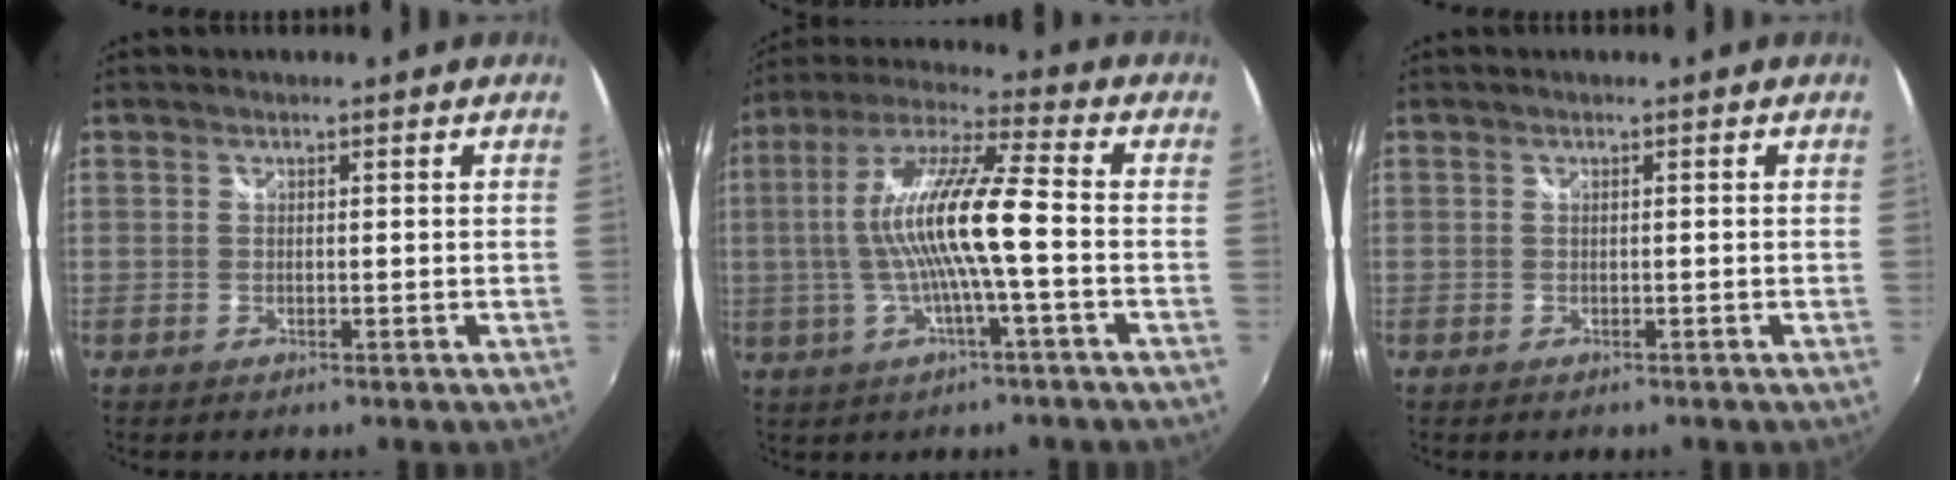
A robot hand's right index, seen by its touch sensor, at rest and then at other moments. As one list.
[{"total": 14.0, "force": [-1.6, 0.6, 13.9], "torque": [-0.263, 0.008, -0.030]}, {"total": 0.7, "force": [-0.5, 0.3, 0.3], "torque": [-0.008, -0.002, -0.007]}]